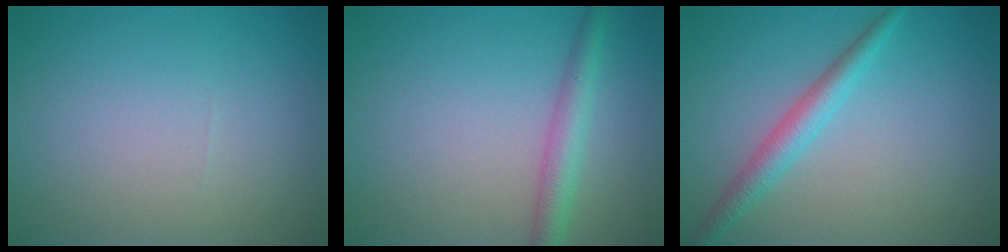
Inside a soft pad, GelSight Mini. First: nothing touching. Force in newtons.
{"total": 3.0, "press": 3.0, "slide": 0.1}
{"total": 2.8, "press": 2.8, "slide": 0.1}